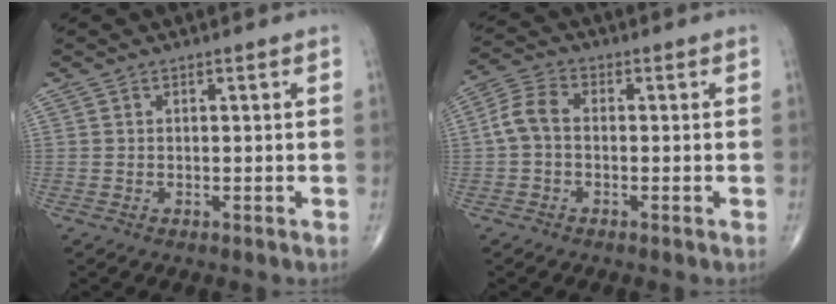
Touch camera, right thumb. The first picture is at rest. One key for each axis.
{"total": 5.4, "fx": -0.4, "fy": 3.6, "fz": 4.1, "tx": -0.082, "ty": 0.018, "tz": -0.019}